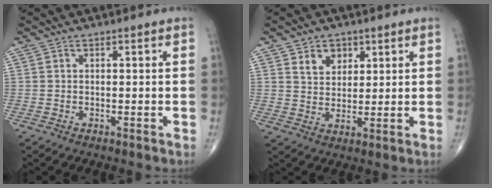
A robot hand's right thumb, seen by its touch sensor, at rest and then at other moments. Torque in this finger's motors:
{"motor_torque": [-0.72, 0.28, 0.32, 0.48, -0.07]}